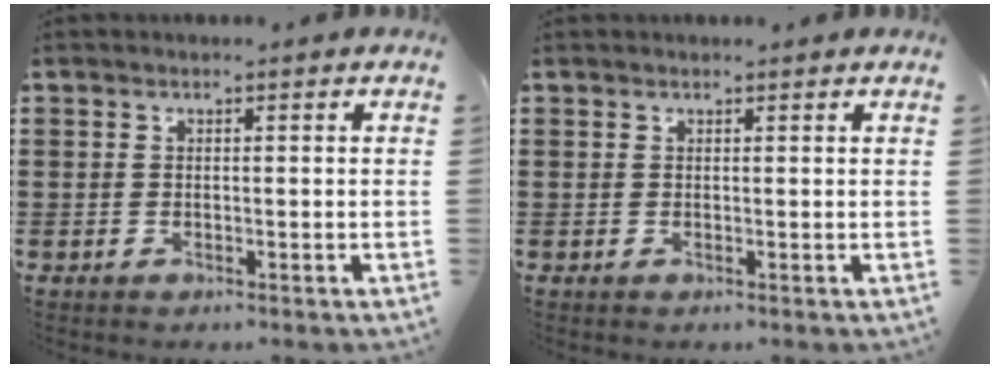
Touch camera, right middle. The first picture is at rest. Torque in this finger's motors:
{"motor_torque": [1.06, -0.50, 0.27, 0.05]}